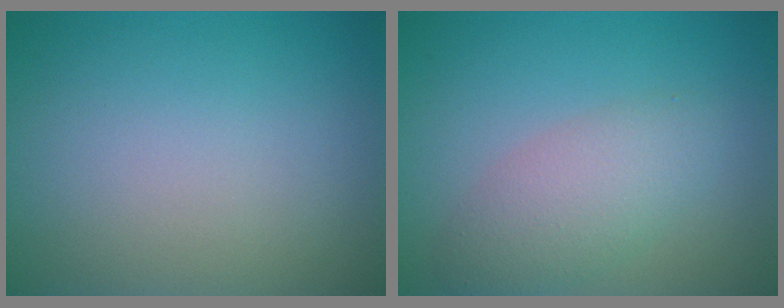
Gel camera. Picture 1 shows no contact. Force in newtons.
{"total": 3.8, "press": 3.8, "slide": 0.0}